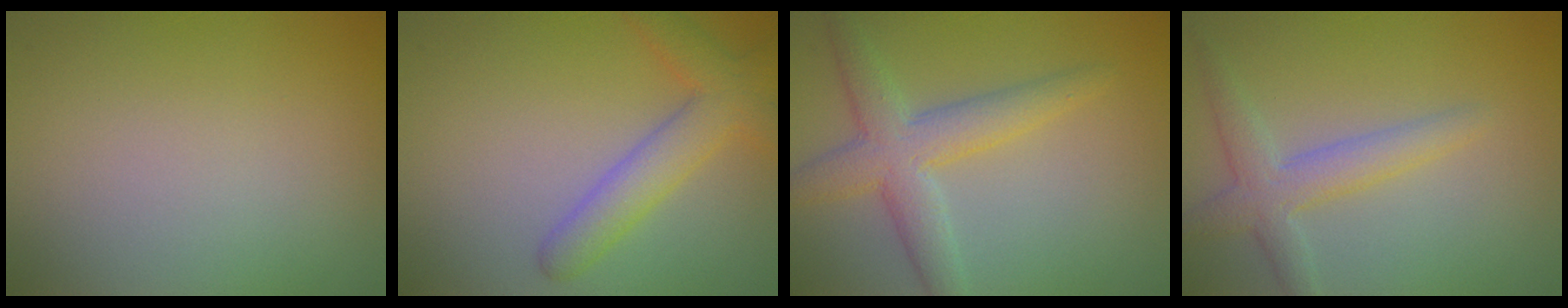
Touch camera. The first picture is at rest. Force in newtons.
{"total": 4.2, "press": 4.2, "slide": 0.2}
{"total": 4.7, "press": 4.7, "slide": 0.1}
{"total": 3.3, "press": 3.3, "slide": 0.2}